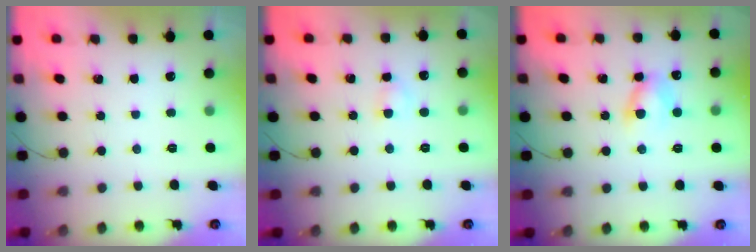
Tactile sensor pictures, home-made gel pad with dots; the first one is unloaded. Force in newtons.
{"total": 2.7, "press": 2.4, "slide": 1.2}
{"total": 6.2, "press": 6.2, "slide": 0.3}